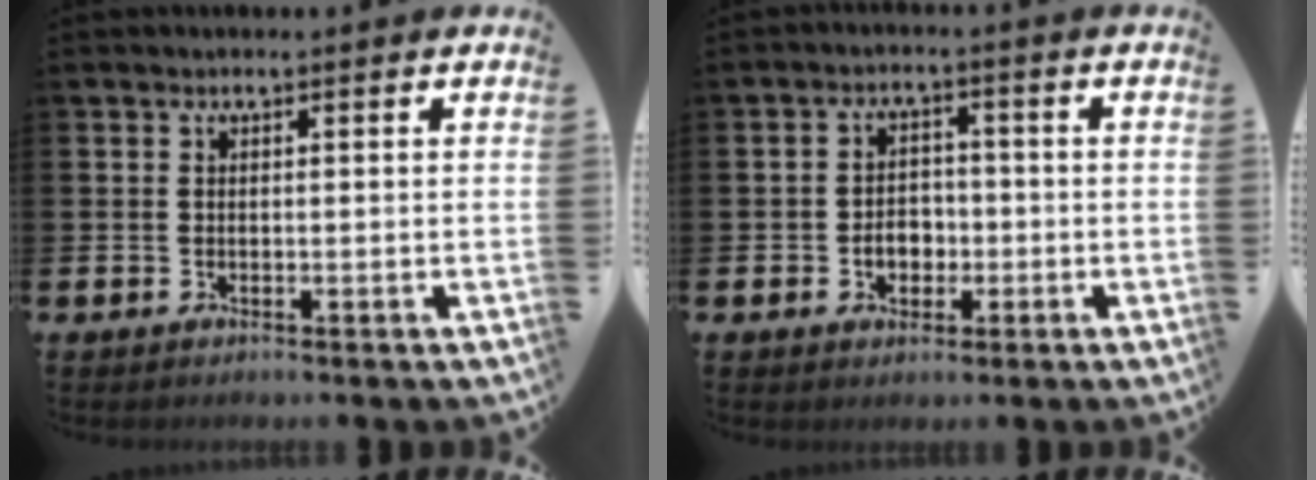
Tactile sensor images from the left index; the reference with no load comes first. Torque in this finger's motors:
{"motor_torque": [0.95, 0.31, 0.11, 0.08]}